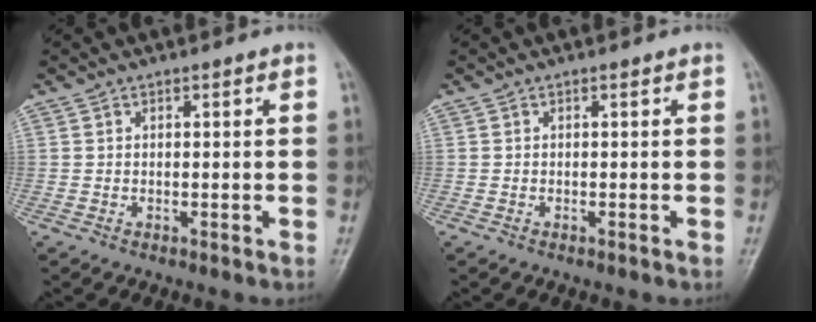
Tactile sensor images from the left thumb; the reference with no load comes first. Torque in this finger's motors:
{"motor_torque": [0.07, 0.11, 0.10, 0.13, 0.01]}